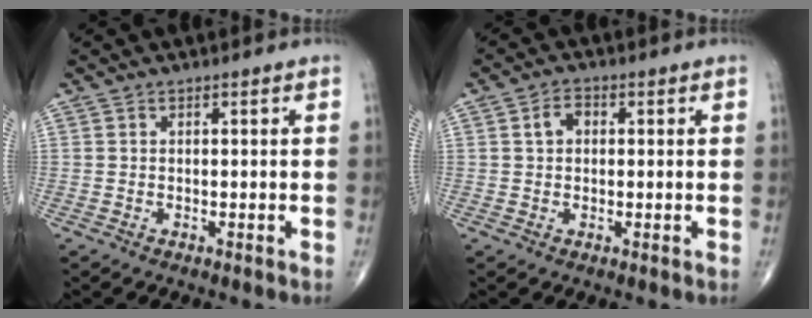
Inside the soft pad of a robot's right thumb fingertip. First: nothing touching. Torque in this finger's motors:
{"motor_torque": [-0.29, 0.27, 0.17, 0.06, 0.05]}